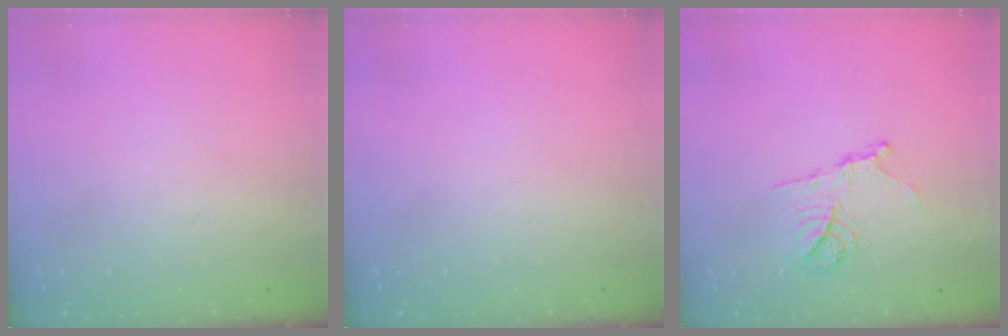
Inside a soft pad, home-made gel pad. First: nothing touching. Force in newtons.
{"total": 0.0}
{"total": 12.7, "press": 12.6, "slide": 1.4}